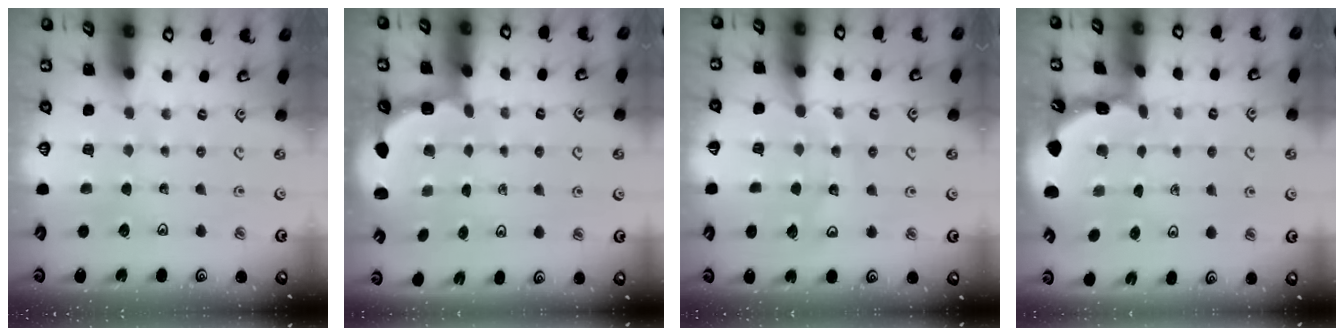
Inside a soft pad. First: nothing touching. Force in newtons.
{"total": 3.0, "press": 2.4, "slide": 1.8}
{"total": 9.3, "press": 9.3, "slide": 0.8}
{"total": 1.8, "press": 1.8, "slide": 0.1}